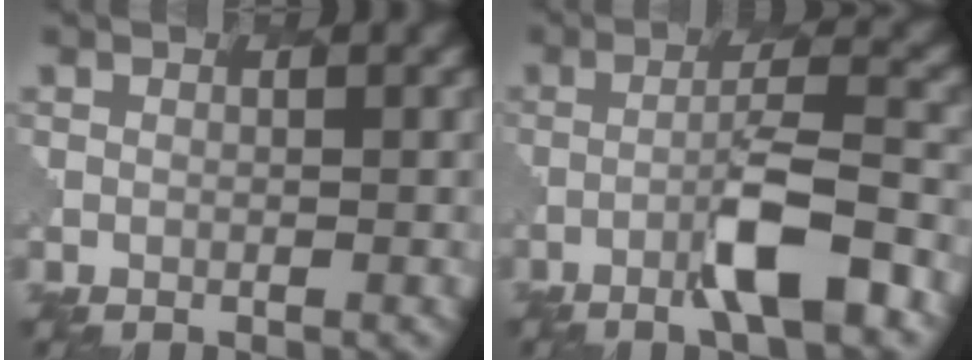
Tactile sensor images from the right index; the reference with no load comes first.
{"total": 5.3, "force": [-2.6, 0.6, 4.6], "torque": [-0.079, 0.010, -0.048]}